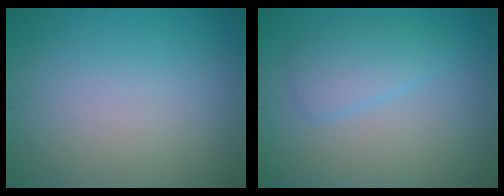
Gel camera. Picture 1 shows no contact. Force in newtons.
{"total": 2.6, "press": 2.6, "slide": 0.1}